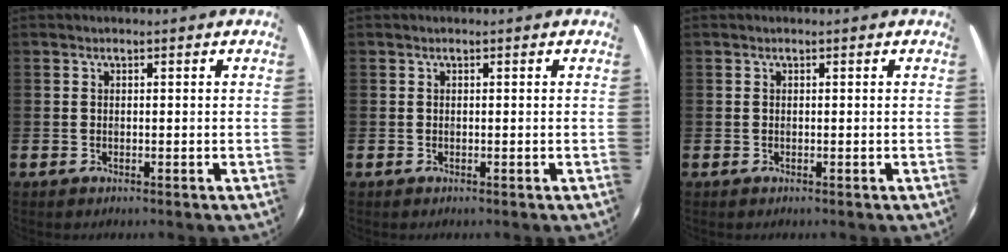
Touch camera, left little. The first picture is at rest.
{"total": 0.0}
{"total": 0.0}